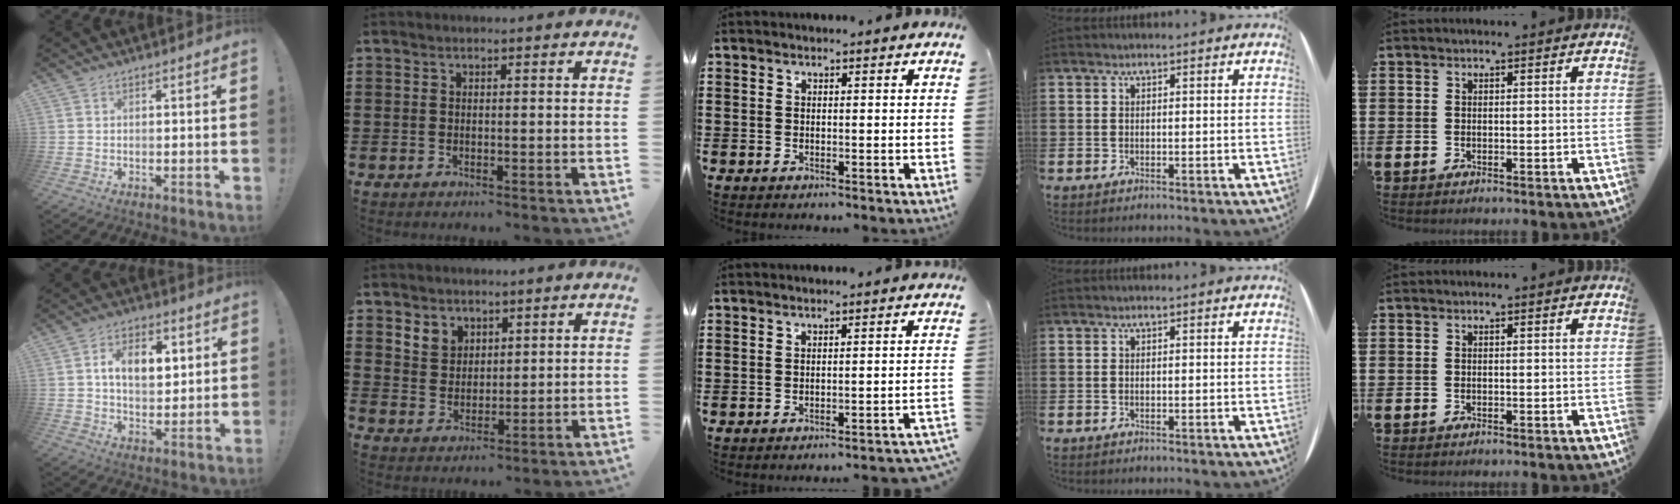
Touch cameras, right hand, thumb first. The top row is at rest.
{"thumb": {"total": 10.2, "force": [2.9, 6.7, 7.2], "torque": [-0.104, 0.003, 0.050]}, "index": {"total": 4.0, "force": [2.7, 3.0, 0.3], "torque": [-0.023, 0.011, 0.051]}, "middle": {"total": 1.8, "force": [-1.7, -0.3, 0.5], "torque": [-0.009, 0.002, -0.035]}}